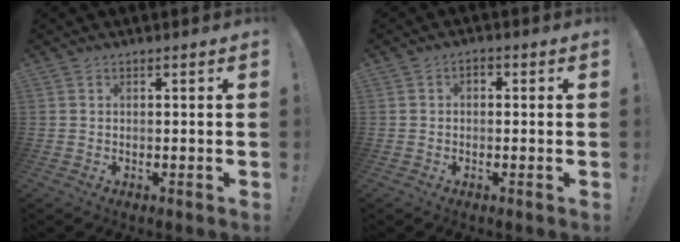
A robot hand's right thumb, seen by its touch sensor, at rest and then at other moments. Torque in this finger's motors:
{"motor_torque": [0.22, 0.13, 0.34, -0.03, -0.02]}